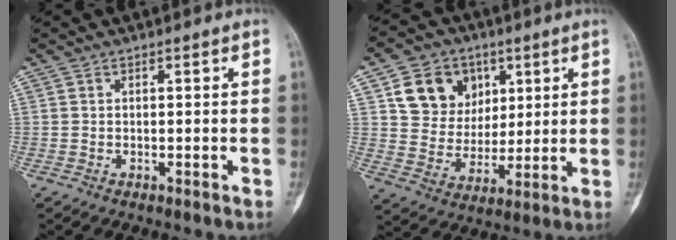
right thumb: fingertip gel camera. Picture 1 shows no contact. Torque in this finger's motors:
{"motor_torque": [1.14, 1.31, 0.27, -0.09, 0.06]}